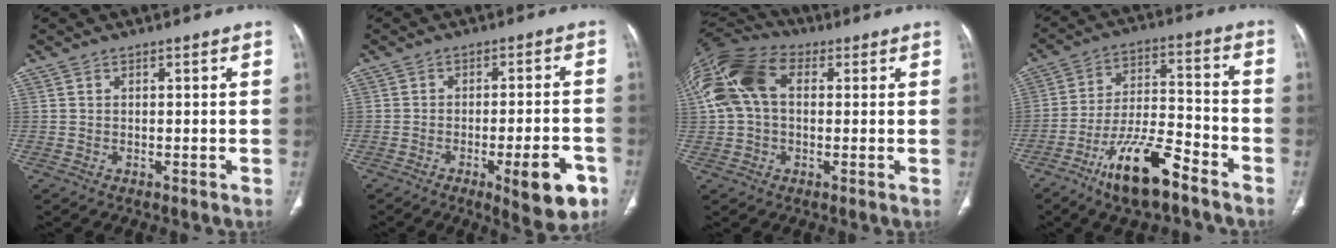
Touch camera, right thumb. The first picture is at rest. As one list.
[{"total": 10.7, "force": [-4.9, 2.9, 9.1], "torque": [-0.111, 0.018, -0.060]}, {"total": 16.0, "force": [3.1, 10.7, 11.6], "torque": [-0.250, 0.042, 0.049]}, {"total": 14.5, "force": [-9.4, 4.5, 10.0], "torque": [-0.183, 0.060, -0.168]}]